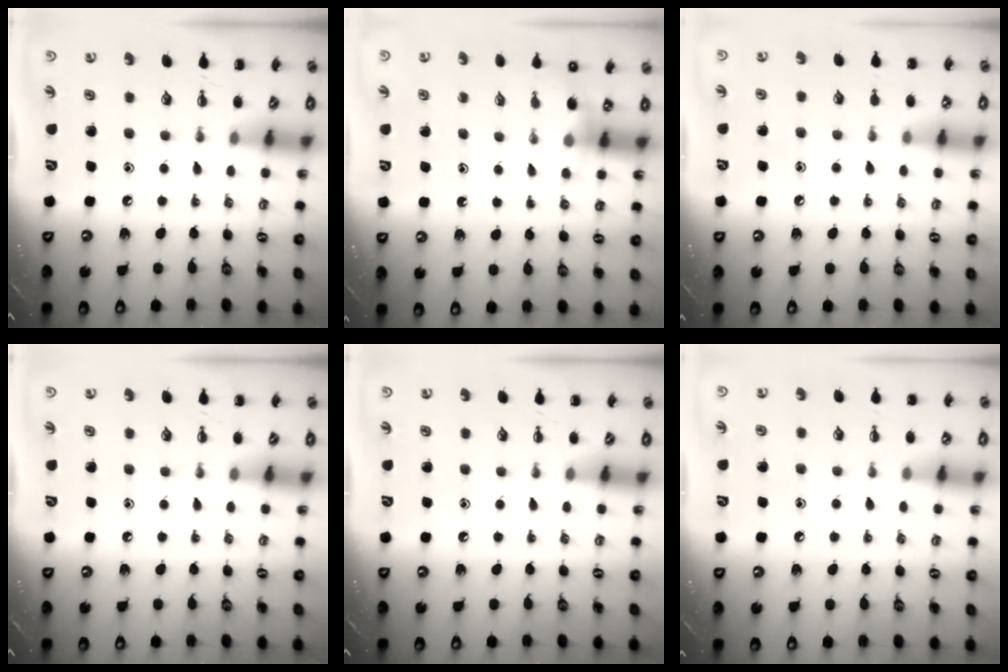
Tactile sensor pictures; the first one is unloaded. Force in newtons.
{"total": 3.6, "press": 3.5, "slide": 1.0}
{"total": 6.1, "press": 5.8, "slide": 1.8}
{"total": 0.0}
{"total": 0.0}
{"total": 6.6, "press": 6.4, "slide": 1.6}